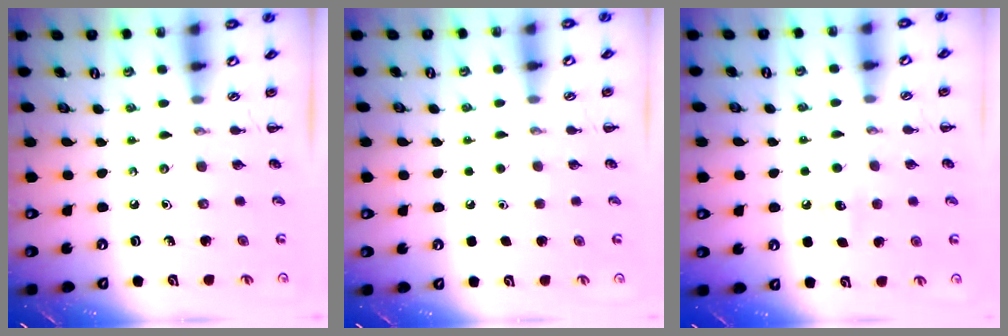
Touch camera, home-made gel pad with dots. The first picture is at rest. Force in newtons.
{"total": 1.7, "press": 1.7, "slide": 0.1}
{"total": 6.1, "press": 5.9, "slide": 1.6}